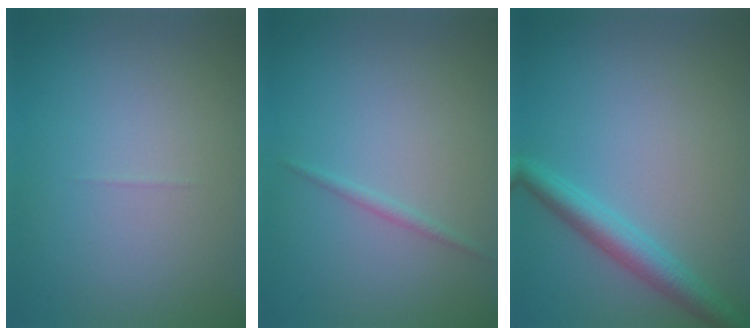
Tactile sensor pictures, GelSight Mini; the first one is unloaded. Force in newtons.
{"total": 0.8, "press": 0.8, "slide": 0.0}
{"total": 3.2, "press": 3.2, "slide": 0.1}